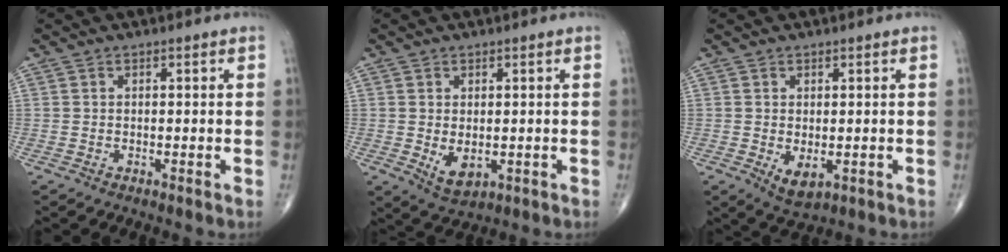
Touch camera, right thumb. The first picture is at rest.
{"total": 4.8, "force": [-0.6, 2.9, 3.8], "torque": [-0.056, -0.010, 0.005]}
{"total": 4.1, "force": [-0.8, 2.2, 3.3], "torque": [-0.049, -0.009, 0.001]}